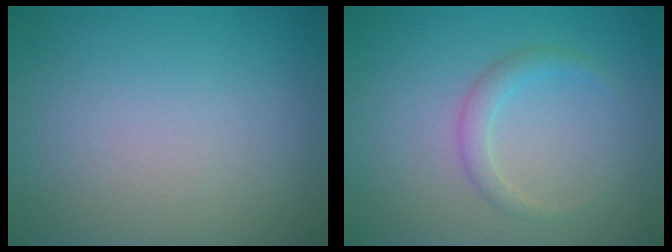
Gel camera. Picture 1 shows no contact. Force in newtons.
{"total": 1.6, "press": 1.6, "slide": 0.1}